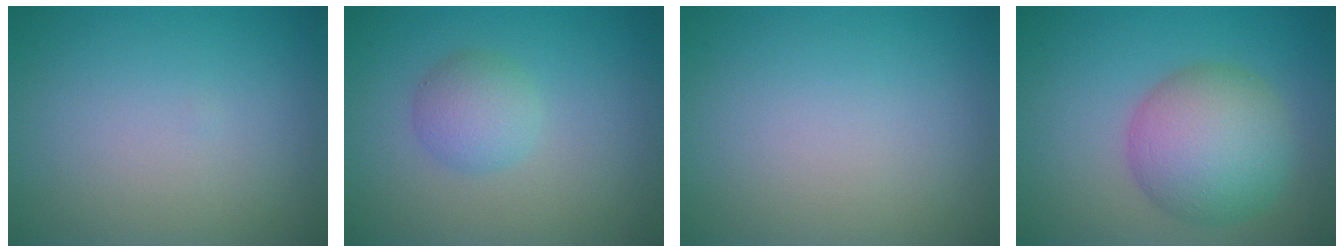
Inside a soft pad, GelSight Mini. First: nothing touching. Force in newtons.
{"total": 2.6, "press": 2.6, "slide": 0.1}
{"total": 0.0}
{"total": 7.3, "press": 7.3, "slide": 0.2}